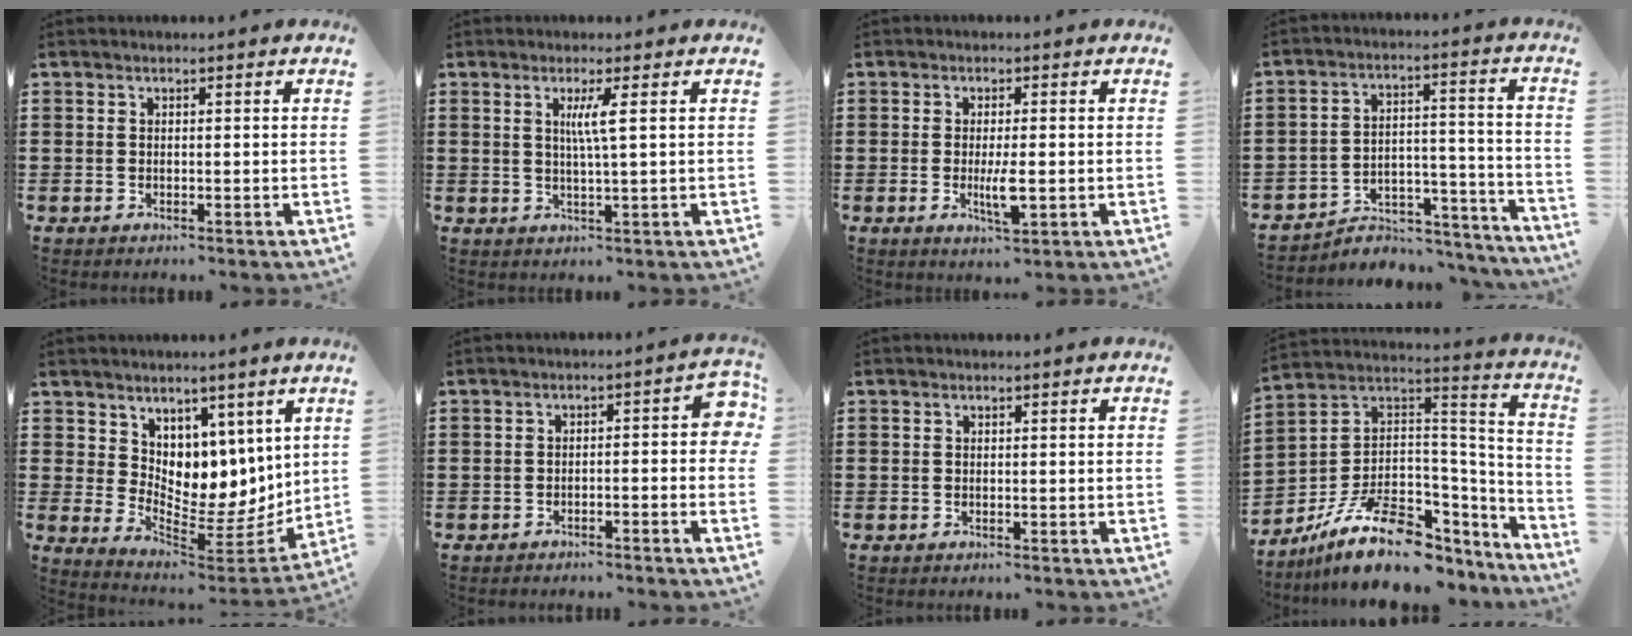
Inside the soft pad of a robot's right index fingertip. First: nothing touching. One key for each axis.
{"total": 3.5, "fx": 0.9, "fy": -0.4, "fz": 3.3, "tx": -0.067, "ty": -0.005, "tz": 0.011}
{"total": 4.3, "fx": -0.8, "fy": 1.0, "fz": 4.1, "tx": -0.084, "ty": -0.006, "tz": -0.019}
{"total": 4.3, "fx": -3.9, "fy": 1.6, "fz": 0.8, "tx": -0.021, "ty": 0.003, "tz": -0.078}
{"total": 7.1, "fx": 5.5, "fy": 4.6, "fz": 0.1, "tx": -0.028, "ty": -0.075, "tz": 0.104}
{"total": 2.7, "fx": -2.0, "fy": 0.2, "fz": 1.9, "tx": -0.032, "ty": -0.001, "tz": -0.038}
{"total": 0.0}
{"total": 14.5, "fx": -7.8, "fy": 7.6, "fz": 9.6, "tx": -0.199, "ty": 0.026, "tz": -0.125}